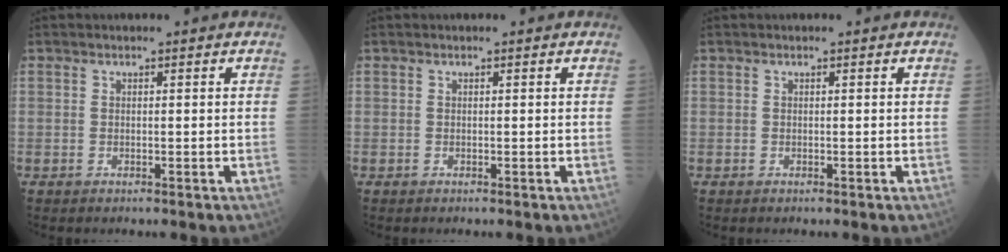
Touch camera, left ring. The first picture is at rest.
{"total": 0.0}
{"total": 0.0}